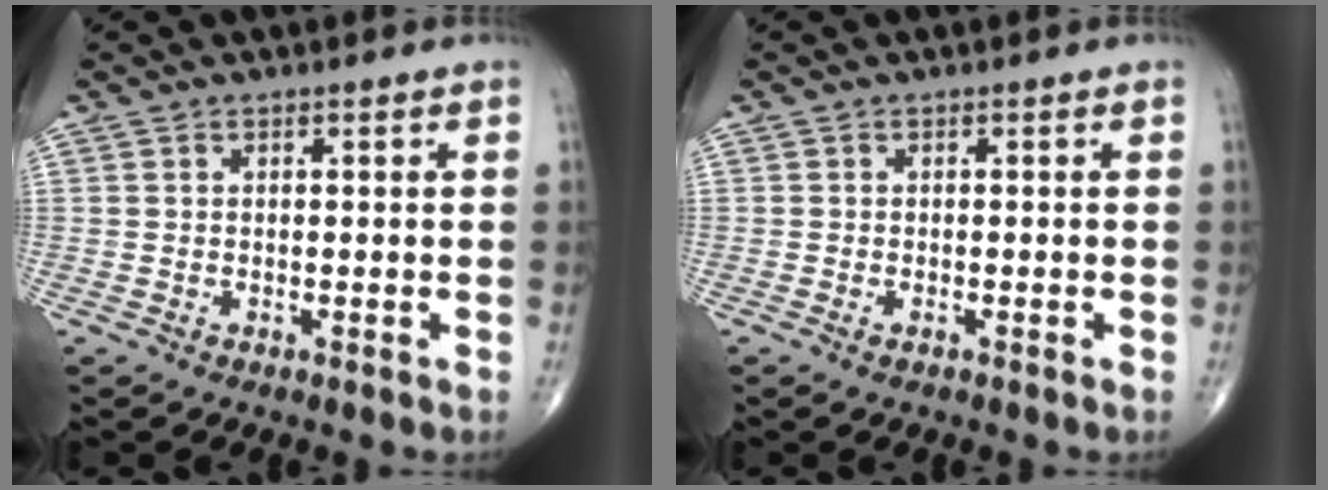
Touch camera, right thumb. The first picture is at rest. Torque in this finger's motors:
{"motor_torque": [-0.22, -0.19, -0.01, 0.07, -0.03]}